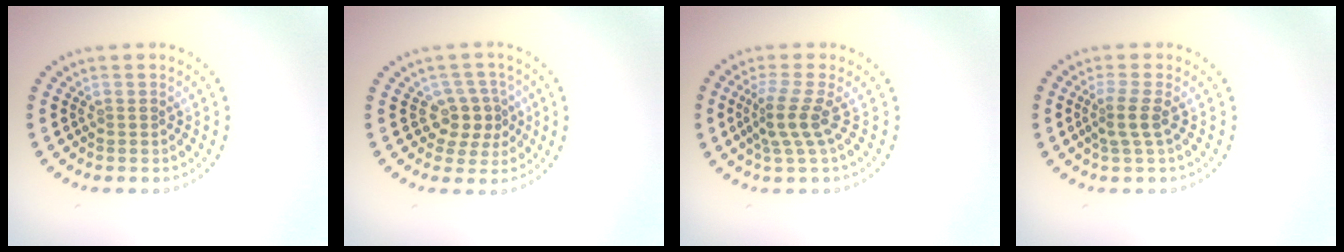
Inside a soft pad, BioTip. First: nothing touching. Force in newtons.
{"total": 2.9, "press": 2.5, "slide": 1.3}
{"total": 2.9, "press": 2.0, "slide": 2.1}
{"total": 2.0, "press": 1.5, "slide": 1.4}